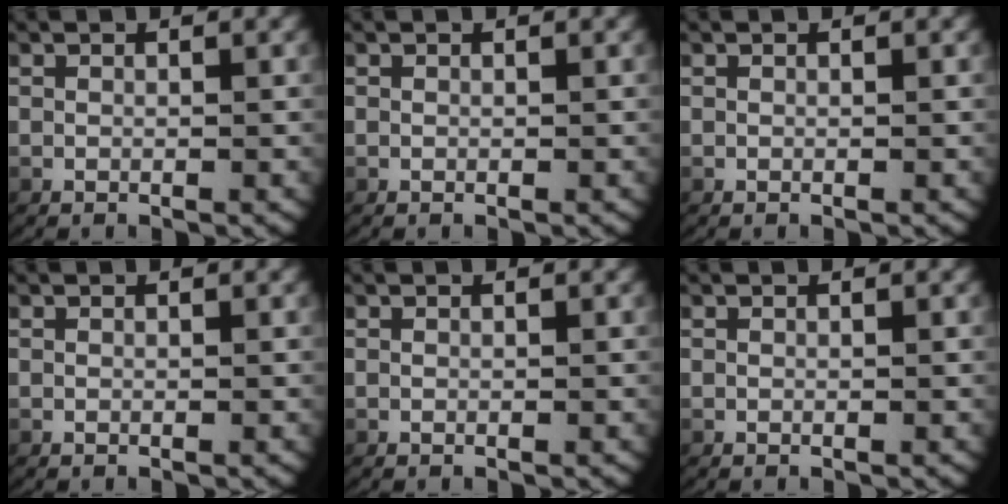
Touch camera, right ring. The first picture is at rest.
{"total": 0.0}
{"total": 0.0}
{"total": 0.0}
{"total": 0.0}
{"total": 0.0}